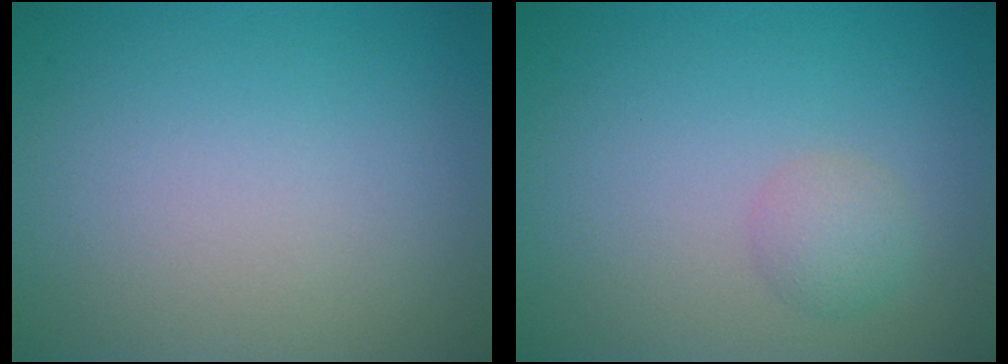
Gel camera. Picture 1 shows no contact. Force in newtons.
{"total": 1.7, "press": 1.7, "slide": 0.1}